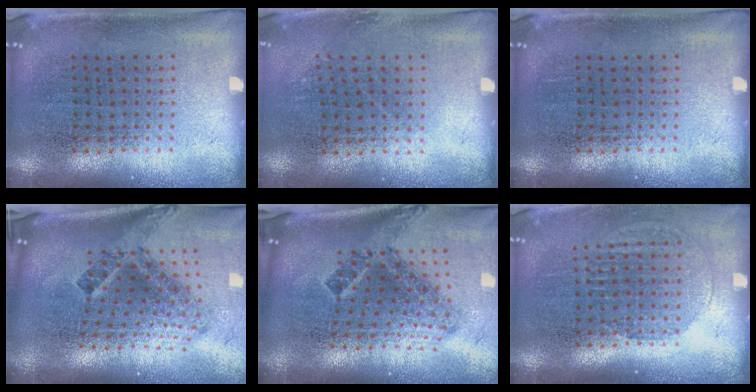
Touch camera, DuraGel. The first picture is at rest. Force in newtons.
{"total": 0.8, "press": 0.6, "slide": 0.5}
{"total": 0.0}
{"total": 2.9, "press": 1.7, "slide": 2.4}
{"total": 2.1, "press": 1.3, "slide": 1.6}
{"total": 1.4, "press": 1.2, "slide": 0.7}